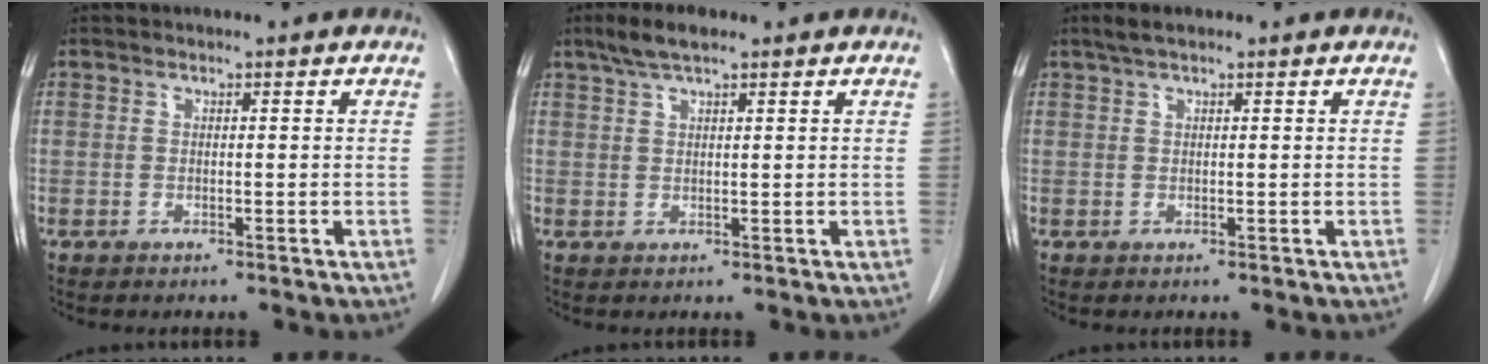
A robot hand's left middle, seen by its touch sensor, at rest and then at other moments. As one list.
[{"total": 4.1, "force": [3.0, 0.8, 2.7], "torque": [-0.061, 0.013, 0.058]}, {"total": 2.0, "force": [1.5, 0.2, 1.3], "torque": [-0.030, 0.012, 0.028]}]